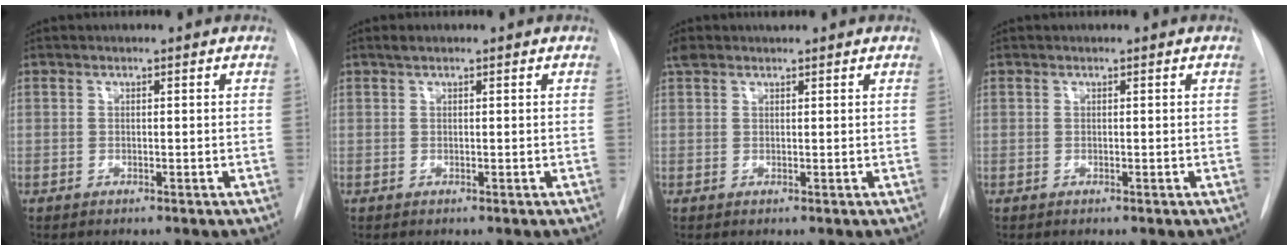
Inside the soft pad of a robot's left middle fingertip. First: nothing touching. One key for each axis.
{"total": 0.7, "fx": 0.6, "fy": 0.1, "fz": 0.4, "tx": -0.014, "ty": 0.008, "tz": 0.012}
{"total": 2.3, "fx": 2.0, "fy": 0.8, "fz": 0.8, "tx": -0.021, "ty": 0.022, "tz": 0.035}
{"total": 0.0}